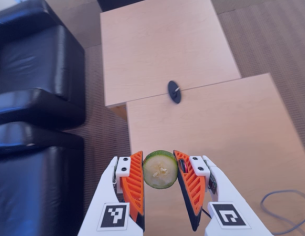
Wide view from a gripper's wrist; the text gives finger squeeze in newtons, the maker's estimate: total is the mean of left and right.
{"total": 11.8, "left": 13.1, "right": 10.5}